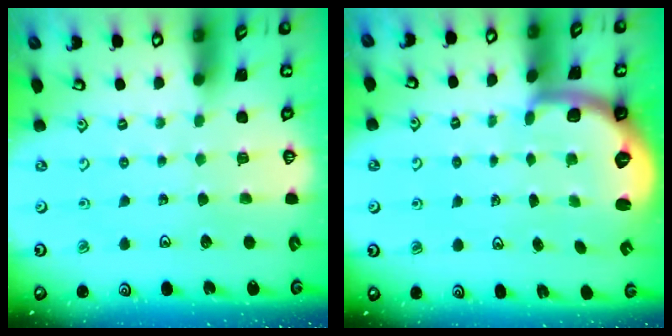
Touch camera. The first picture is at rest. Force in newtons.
{"total": 1.9, "press": 1.8, "slide": 0.5}